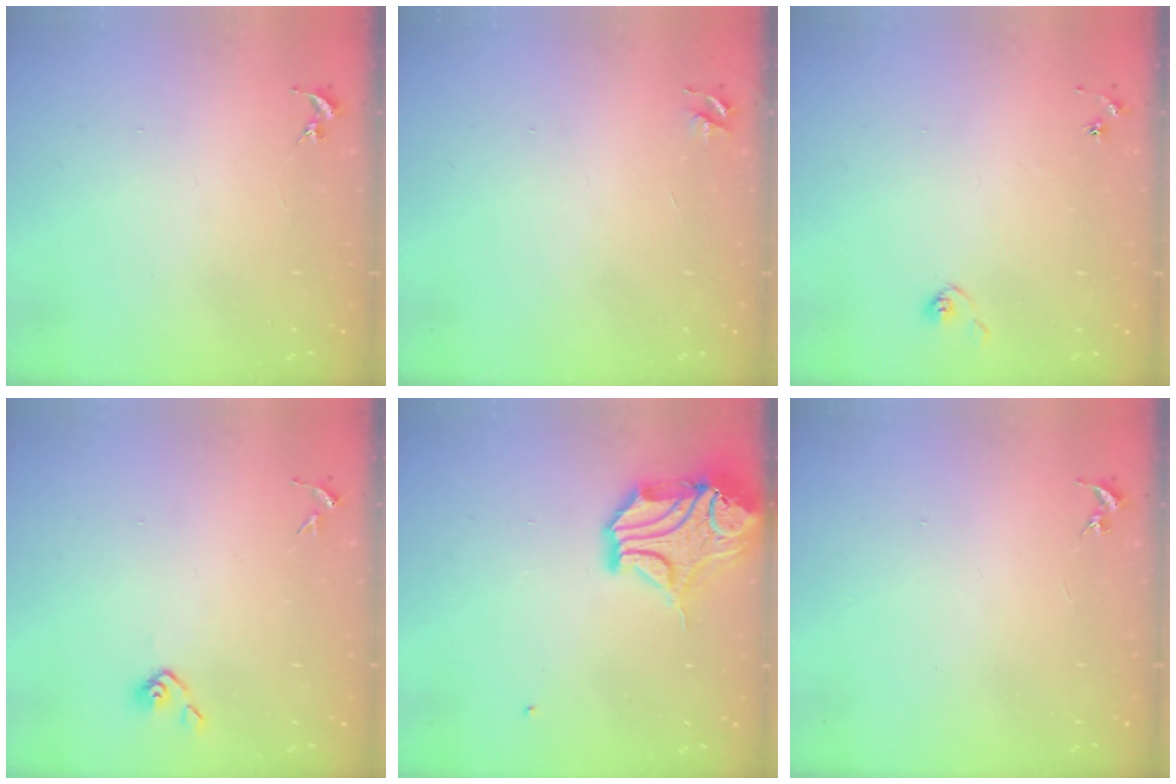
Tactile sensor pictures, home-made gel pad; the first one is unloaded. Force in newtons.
{"total": 3.5, "press": 3.5, "slide": 0.4}
{"total": 5.0, "press": 5.0, "slide": 0.5}
{"total": 4.0, "press": 3.9, "slide": 1.0}
{"total": 16.0, "press": 15.9, "slide": 2.0}
{"total": 0.0}